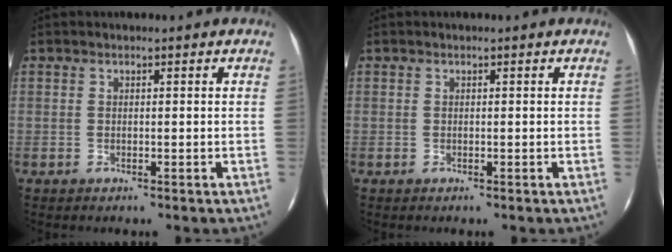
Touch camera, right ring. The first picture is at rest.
{"total": 0.0}